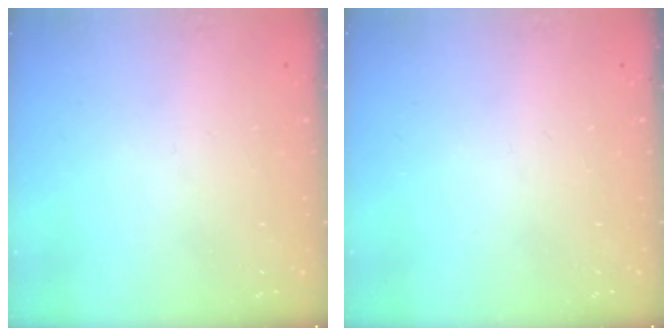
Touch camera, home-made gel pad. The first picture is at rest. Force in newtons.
{"total": 0.0}